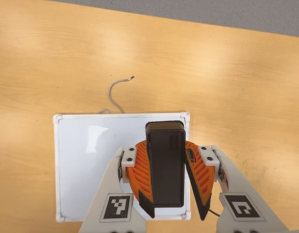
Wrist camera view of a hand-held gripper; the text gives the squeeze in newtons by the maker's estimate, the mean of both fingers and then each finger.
{"total": 11.1, "left": 10.3, "right": 11.8}